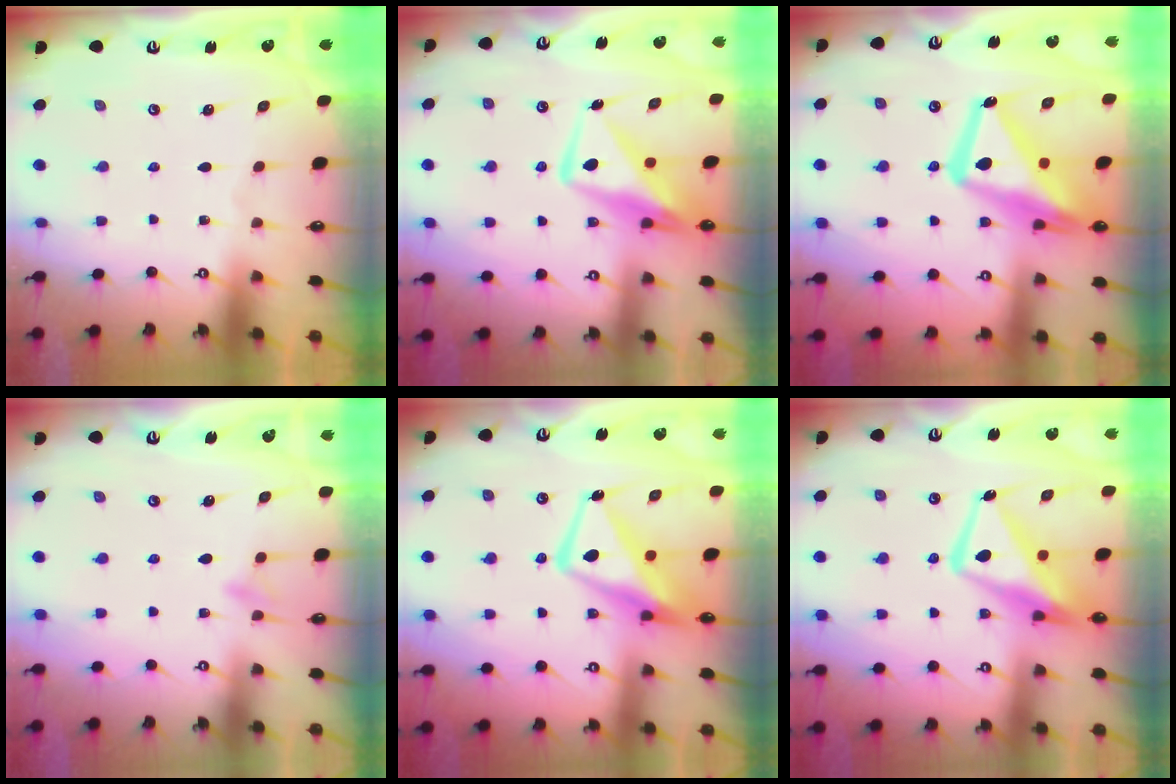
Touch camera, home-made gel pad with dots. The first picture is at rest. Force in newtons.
{"total": 11.1, "press": 11.1, "slide": 1.0}
{"total": 18.8, "press": 18.7, "slide": 2.0}
{"total": 7.7, "press": 7.6, "slide": 0.8}
{"total": 10.4, "press": 10.3, "slide": 1.7}
{"total": 13.1, "press": 12.9, "slide": 2.0}